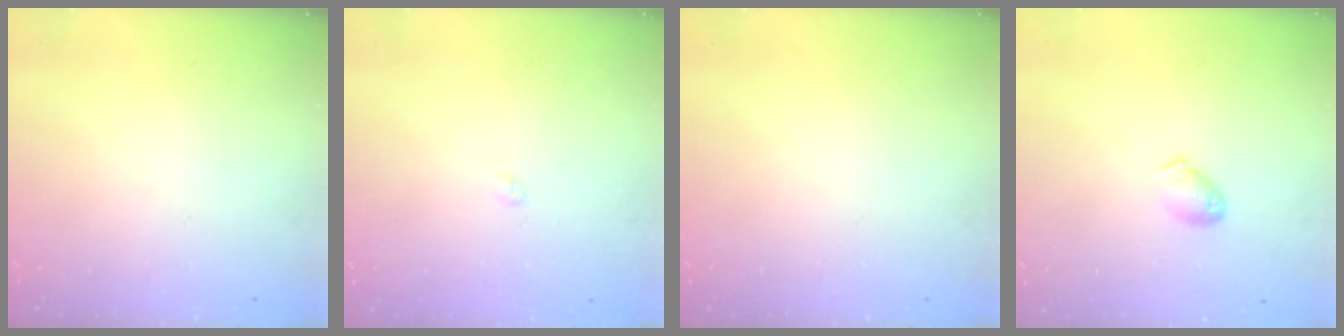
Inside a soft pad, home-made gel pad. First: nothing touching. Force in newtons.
{"total": 1.9, "press": 1.9, "slide": 0.3}
{"total": 0.0}
{"total": 4.8, "press": 4.7, "slide": 0.7}